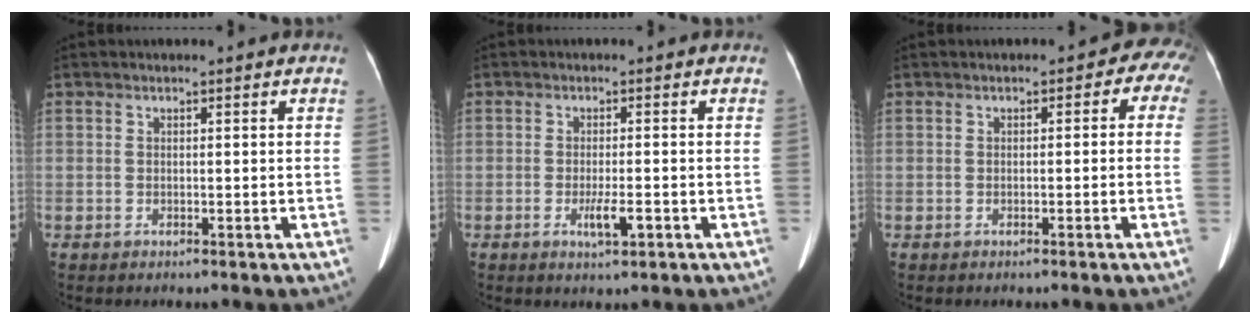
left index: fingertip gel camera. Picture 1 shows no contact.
{"total": 3.0, "force": [-1.2, 0.4, 2.7], "torque": [-0.053, -0.004, -0.019]}
{"total": 3.5, "force": [-0.3, 2.4, 2.6], "torque": [-0.012, 0.024, -0.013]}